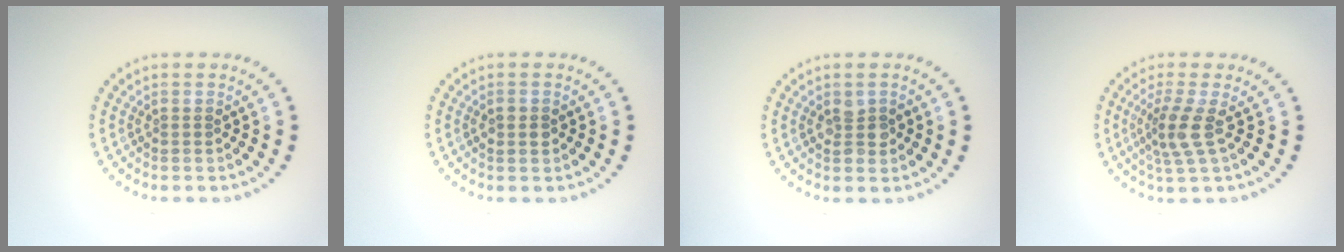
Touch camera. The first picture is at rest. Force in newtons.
{"total": 1.7, "press": 1.6, "slide": 0.2}
{"total": 2.0, "press": 2.0, "slide": 0.2}
{"total": 2.9, "press": 2.3, "slide": 1.8}